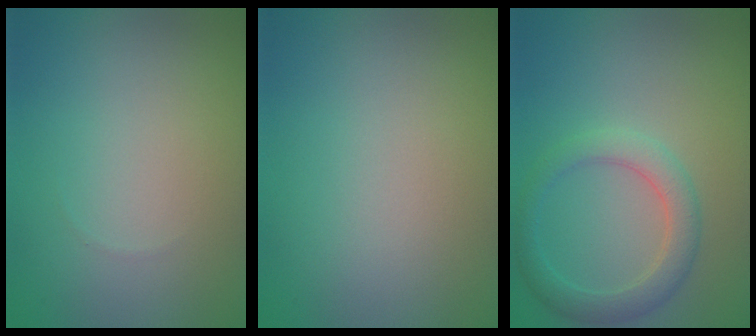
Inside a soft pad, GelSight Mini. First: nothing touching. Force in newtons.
{"total": 0.0}
{"total": 3.1, "press": 3.1, "slide": 0.1}